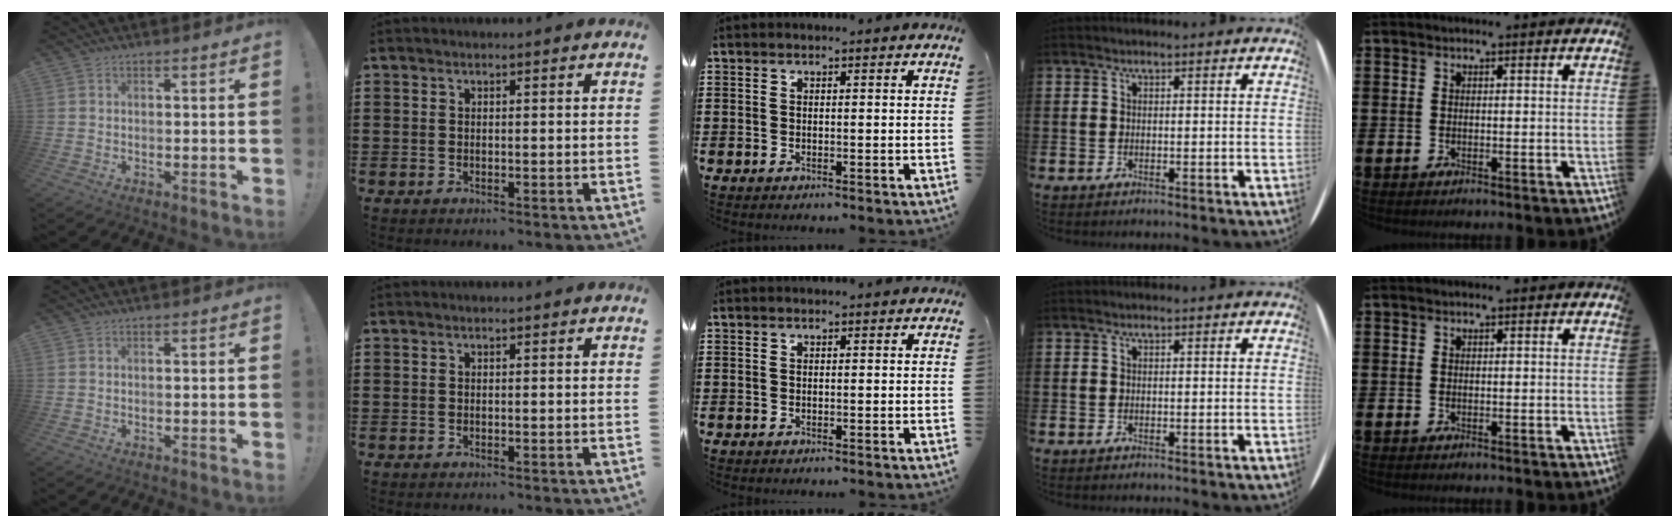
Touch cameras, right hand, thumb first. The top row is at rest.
{}